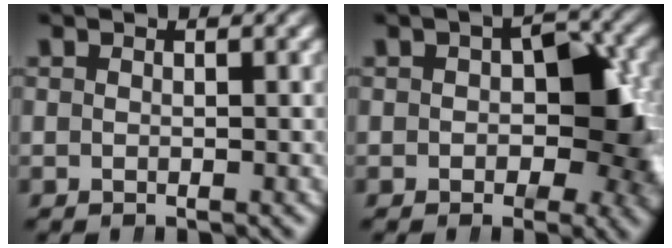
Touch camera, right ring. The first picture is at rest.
{"total": 7.3, "force": [-0.8, 4.6, 5.6], "torque": [-0.062, -0.006, -0.010]}